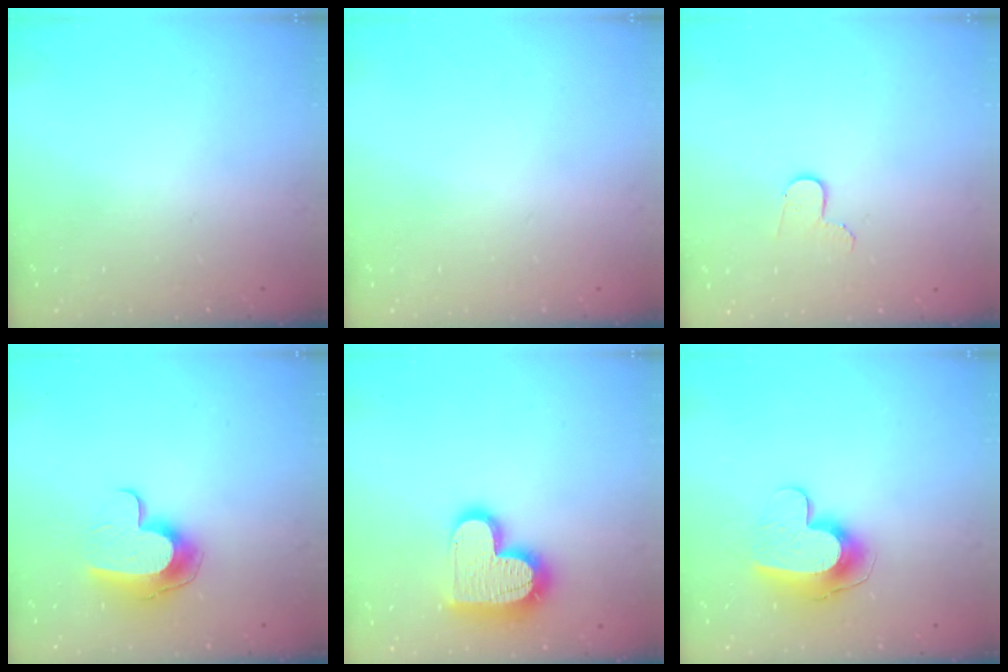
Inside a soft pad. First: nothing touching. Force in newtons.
{"total": 0.0}
{"total": 4.1, "press": 4.1, "slide": 0.3}
{"total": 11.5, "press": 11.5, "slide": 0.5}
{"total": 17.0, "press": 16.9, "slide": 1.3}
{"total": 11.4, "press": 11.3, "slide": 1.0}